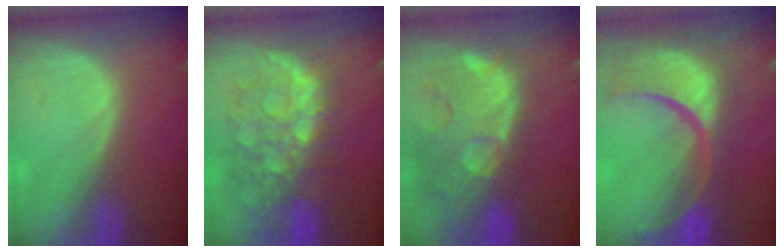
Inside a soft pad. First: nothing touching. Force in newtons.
{"total": 11.3, "press": 9.9, "slide": 5.6}
{"total": 14.4, "press": 11.7, "slide": 8.5}
{"total": 14.8, "press": 11.7, "slide": 9.0}